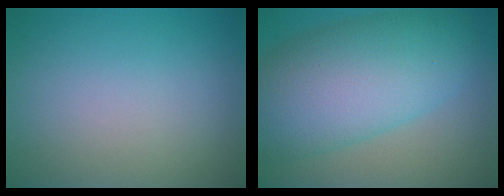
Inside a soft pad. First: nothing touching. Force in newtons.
{"total": 10.7, "press": 10.7, "slide": 0.3}